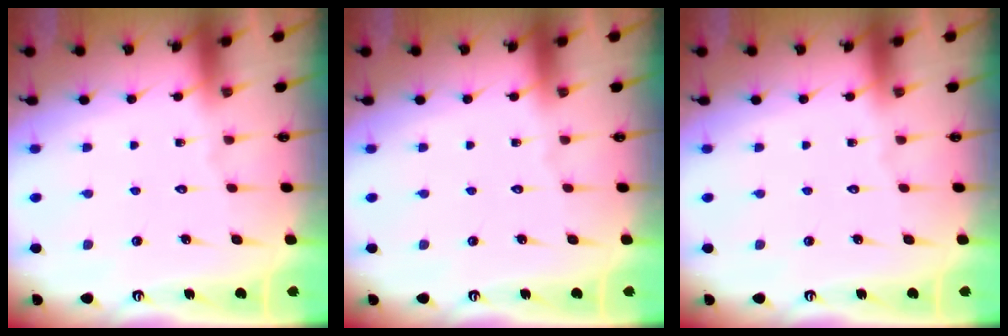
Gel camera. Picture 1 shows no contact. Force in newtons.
{"total": 0.0}
{"total": 0.0}